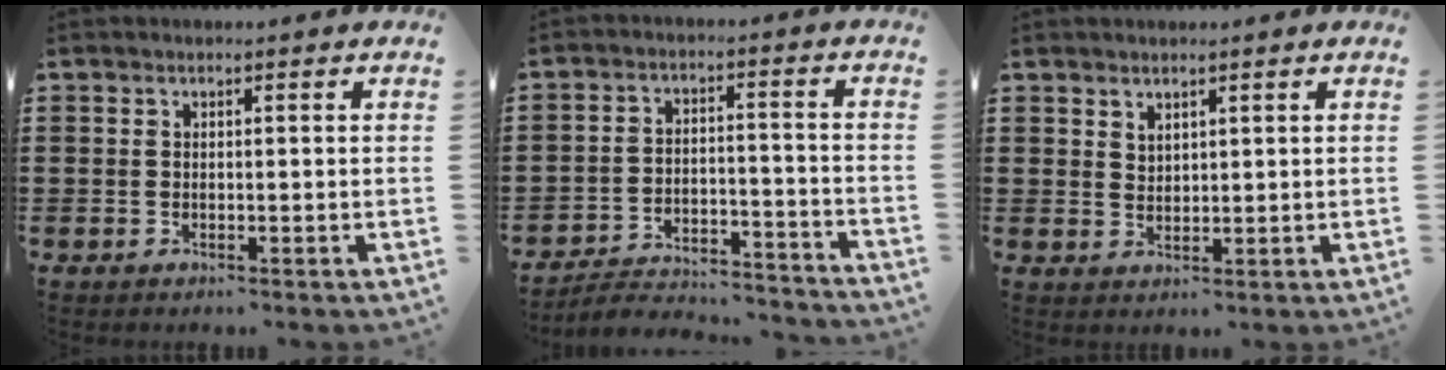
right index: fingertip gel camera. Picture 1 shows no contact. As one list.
[{"total": 4.2, "force": [-4.1, 0.7, 1.0], "torque": [-0.021, 0.001, -0.085]}, {"total": 2.0, "force": [1.8, 0.8, 0.0], "torque": [-0.003, 0.003, 0.036]}]